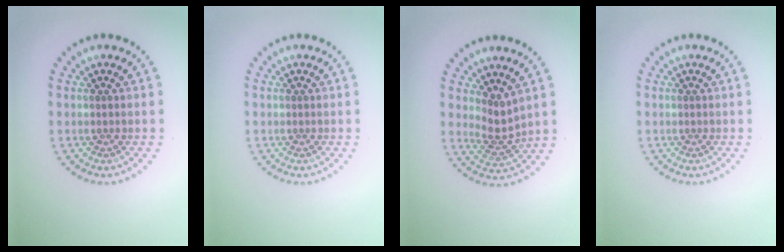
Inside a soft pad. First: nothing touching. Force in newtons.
{"total": 0.0}
{"total": 2.4, "press": 1.6, "slide": 1.8}
{"total": 0.0}